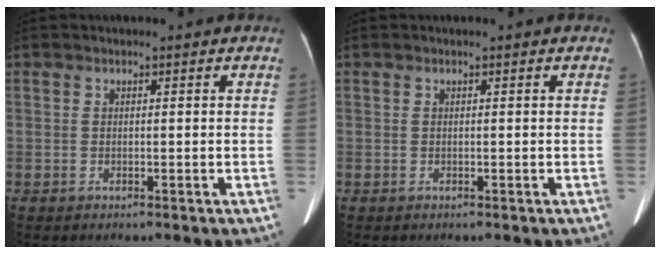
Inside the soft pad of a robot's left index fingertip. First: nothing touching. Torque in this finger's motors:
{"motor_torque": [0.01, 0.01, 0.00, 0.01]}